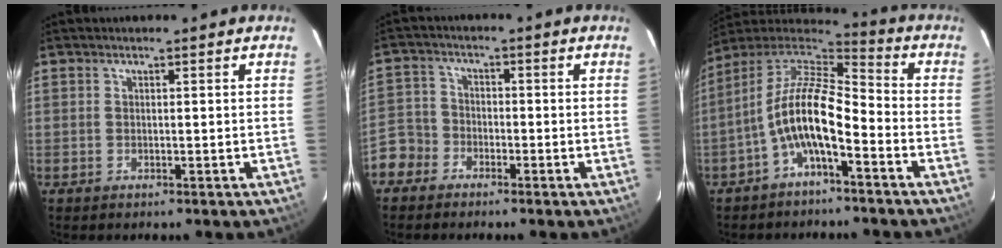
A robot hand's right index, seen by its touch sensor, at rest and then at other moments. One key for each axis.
{"total": 6.0, "fx": -3.9, "fy": 4.5, "fz": 0.6, "tx": -0.020, "ty": 0.018, "tz": -0.087}
{"total": 13.1, "fx": -5.0, "fy": 4.7, "fz": 11.1, "tx": -0.222, "ty": 0.008, "tz": -0.100}